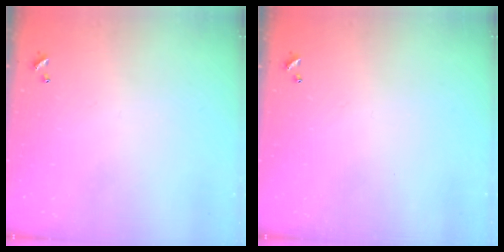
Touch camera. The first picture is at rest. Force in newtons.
{"total": 0.0}